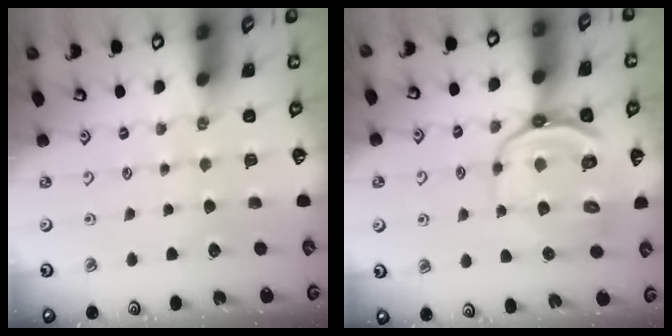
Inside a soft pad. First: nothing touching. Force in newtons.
{"total": 12.7, "press": 12.5, "slide": 2.4}